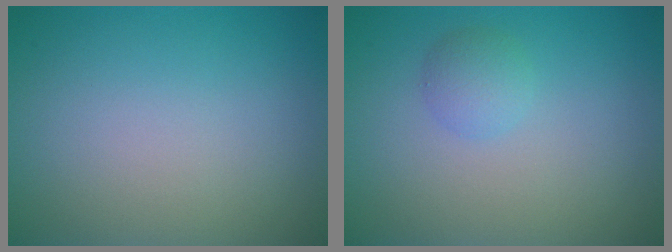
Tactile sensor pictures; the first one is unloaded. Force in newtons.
{"total": 1.7, "press": 1.7, "slide": 0.0}